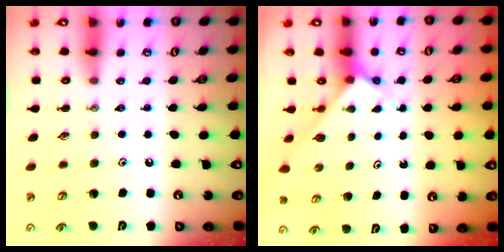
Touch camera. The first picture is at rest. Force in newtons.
{"total": 2.4, "press": 2.4, "slide": 0.2}